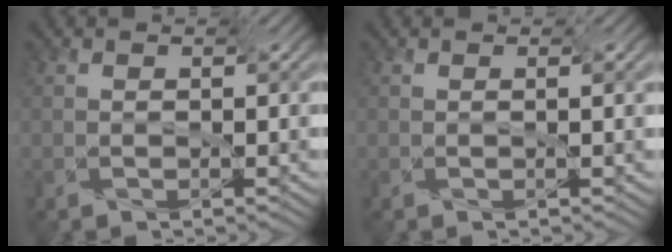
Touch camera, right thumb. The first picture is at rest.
{"total": 0.7, "force": [0.2, -0.2, 0.7], "torque": [-0.010, 0.003, 0.004]}